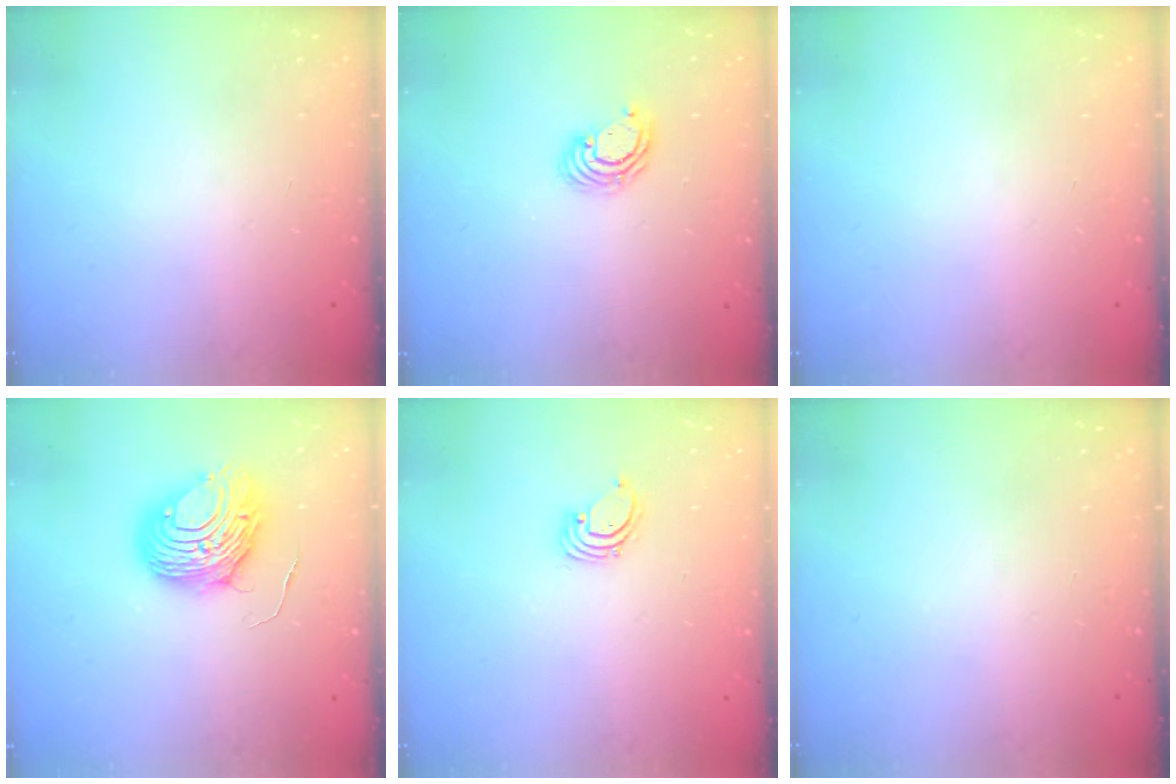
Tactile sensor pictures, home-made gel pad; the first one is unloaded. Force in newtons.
{"total": 4.4, "press": 4.4, "slide": 0.0}
{"total": 0.0}
{"total": 8.7, "press": 8.7, "slide": 0.9}
{"total": 1.4, "press": 1.4, "slide": 0.1}
{"total": 0.0}